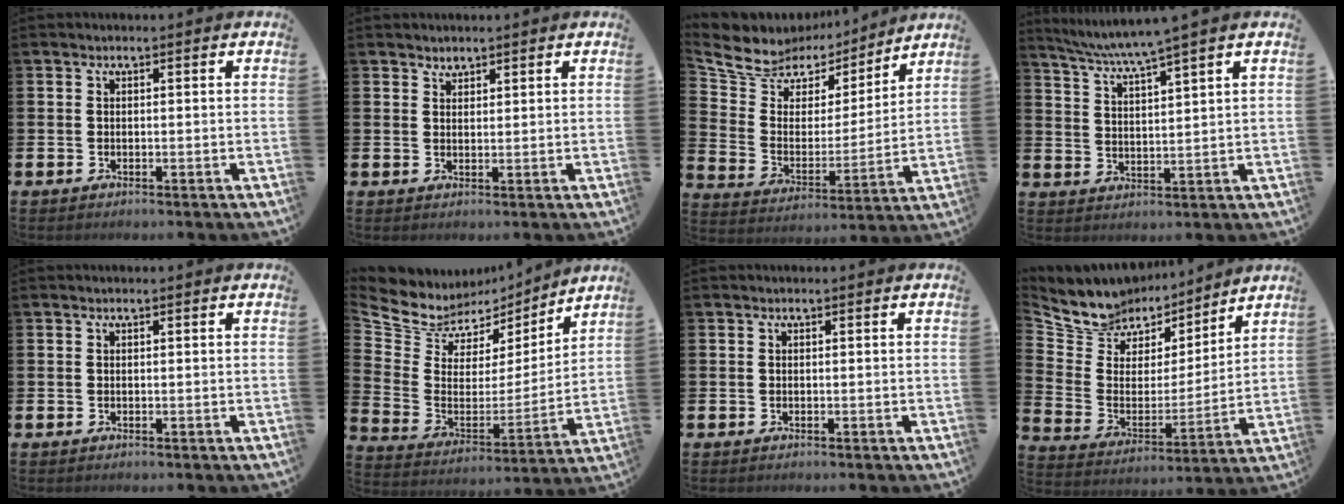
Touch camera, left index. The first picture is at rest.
{"total": 1.8, "force": [1.7, 0.6, -0.2], "torque": [0.008, -0.004, 0.032]}
{"total": 7.6, "force": [6.7, 3.4, 0.1], "torque": [-0.050, -0.055, 0.120]}
{"total": 4.9, "force": [4.4, -1.0, 1.8], "torque": [-0.055, -0.026, 0.077]}
{"total": 0.0}
{"total": 7.4, "force": [6.2, 4.0, 0.6], "torque": [-0.058, -0.047, 0.109]}
{"total": 0.0}
{"total": 8.7, "force": [8.0, 3.4, -0.6], "torque": [-0.046, -0.068, 0.145]}